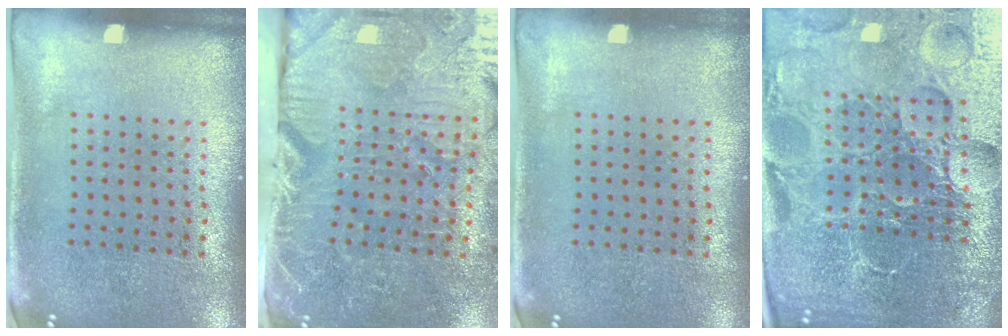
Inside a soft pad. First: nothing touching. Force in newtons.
{"total": 4.1, "press": 4.0, "slide": 1.0}
{"total": 0.0}
{"total": 6.9, "press": 6.0, "slide": 3.2}